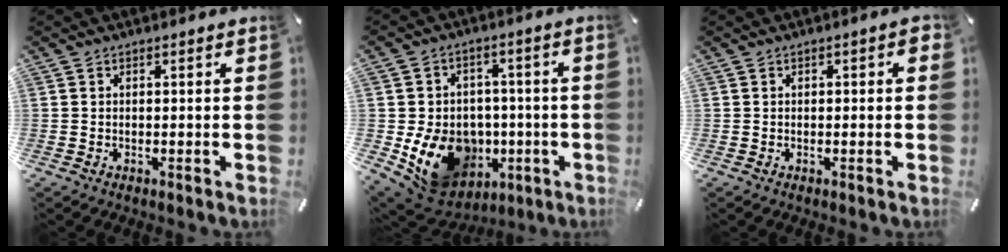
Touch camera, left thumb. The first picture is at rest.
{"total": 15.5, "force": [-3.7, 13.1, 7.5], "torque": [-0.136, 0.010, -0.048]}
{"total": 1.1, "force": [-0.2, 0.6, 0.9], "torque": [-0.015, 0.003, -0.005]}